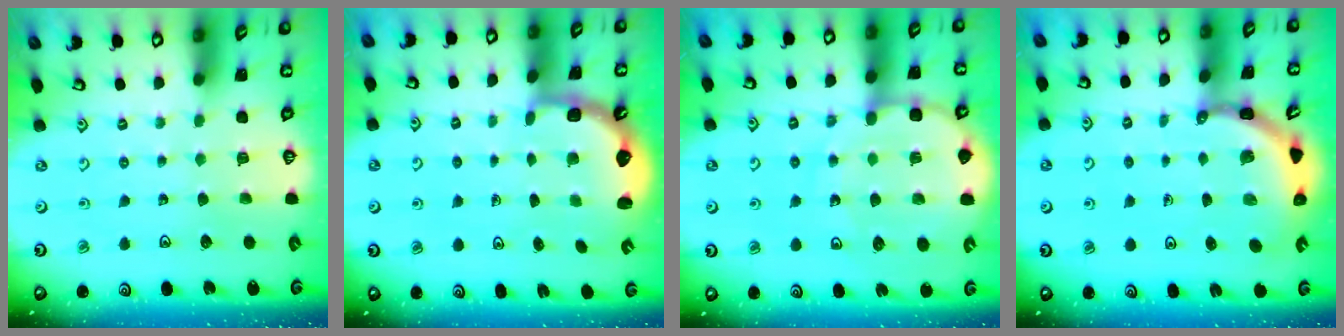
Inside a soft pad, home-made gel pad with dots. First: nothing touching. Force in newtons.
{"total": 2.5, "press": 2.1, "slide": 1.3}
{"total": 12.4, "press": 12.0, "slide": 2.7}
{"total": 4.2, "press": 4.2, "slide": 0.5}